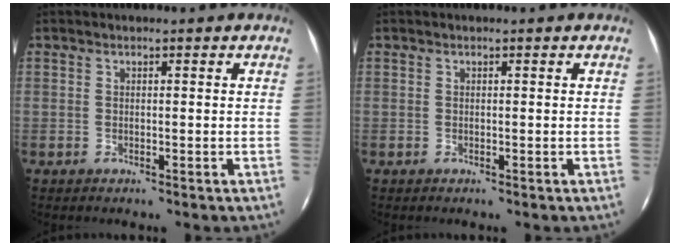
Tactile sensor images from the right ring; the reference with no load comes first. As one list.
[{"total": 0.0}]